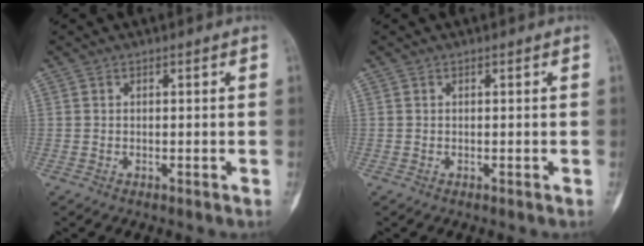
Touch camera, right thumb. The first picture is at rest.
{"total": 0.0}